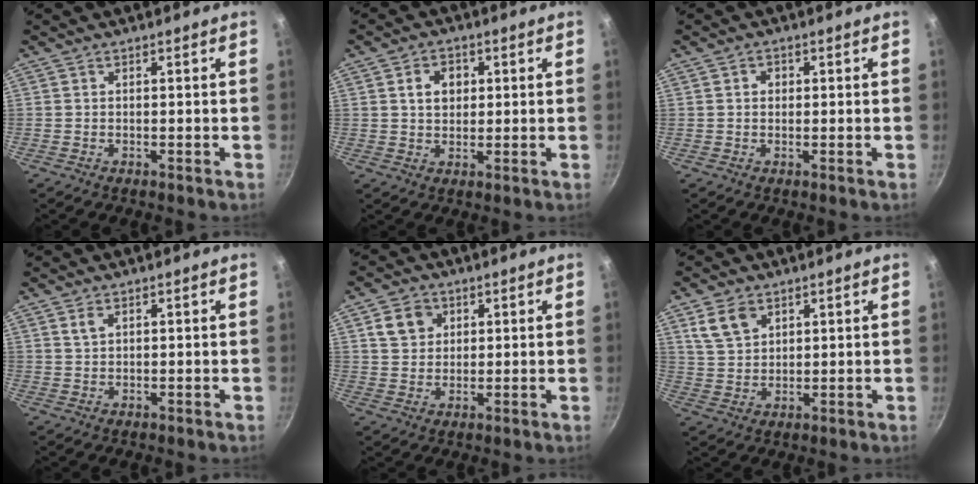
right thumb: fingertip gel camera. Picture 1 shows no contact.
{"total": 5.2, "force": [1.3, 4.0, 3.0], "torque": [-0.028, 0.004, 0.019]}
{"total": 1.8, "force": [0.3, 1.6, 0.9], "torque": [-0.006, 0.003, 0.002]}
{"total": 1.6, "force": [0.8, 0.9, 1.0], "torque": [-0.018, -0.003, 0.016]}
{"total": 5.9, "force": [2.1, 4.9, 2.4], "torque": [-0.016, 0.003, 0.035]}
{"total": 6.4, "force": [3.4, 4.3, 3.4], "torque": [-0.047, -0.010, 0.070]}